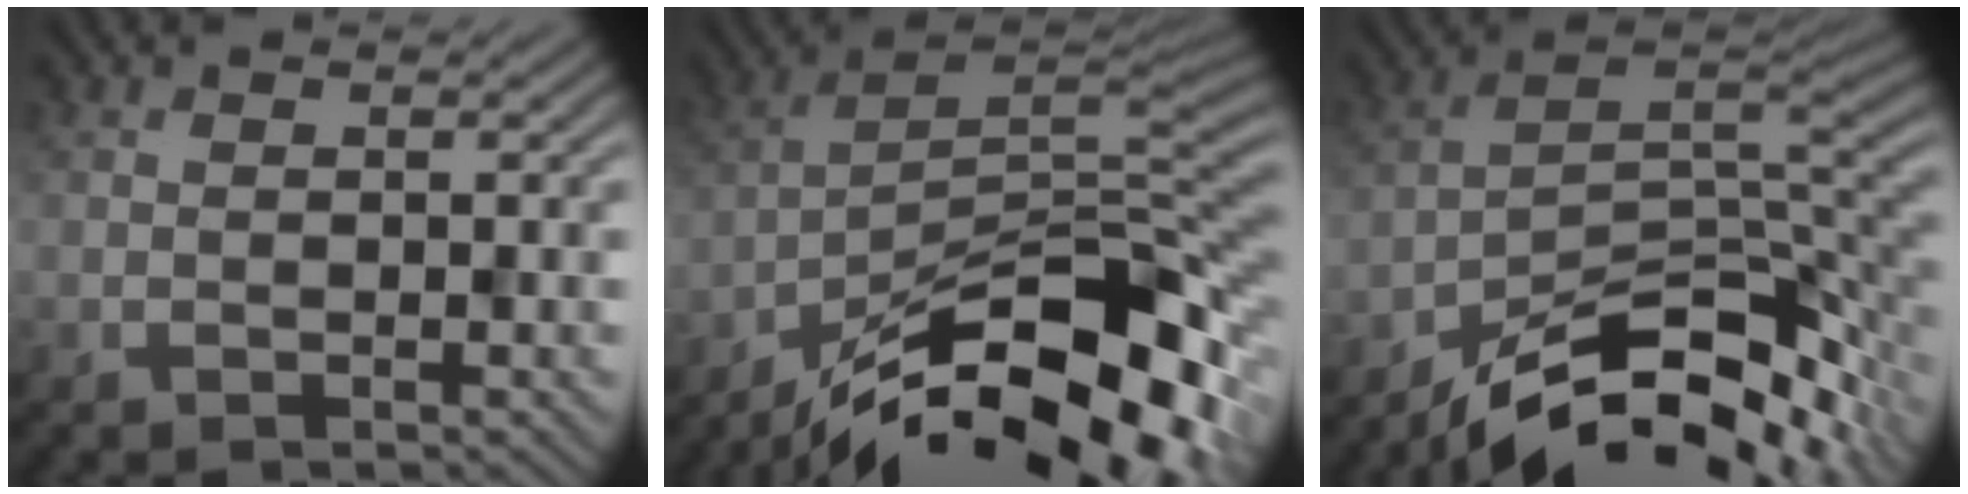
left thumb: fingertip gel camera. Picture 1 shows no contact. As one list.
[{"total": 17.0, "force": [-11.5, 4.7, 11.5], "torque": [-0.195, -0.012, -0.188]}, {"total": 13.5, "force": [-9.5, 4.5, 8.5], "torque": [-0.150, -0.010, -0.155]}]